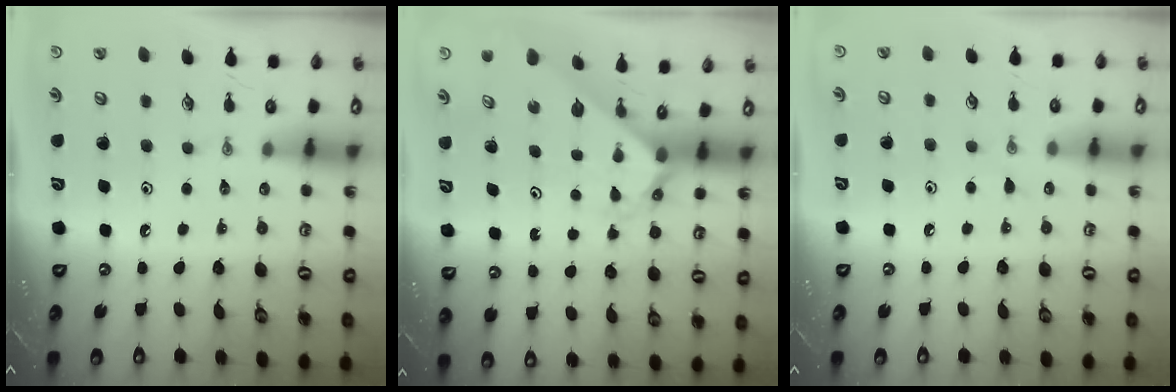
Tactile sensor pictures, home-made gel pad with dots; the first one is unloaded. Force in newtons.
{"total": 2.5, "press": 2.5, "slide": 0.3}
{"total": 4.9, "press": 4.8, "slide": 0.5}